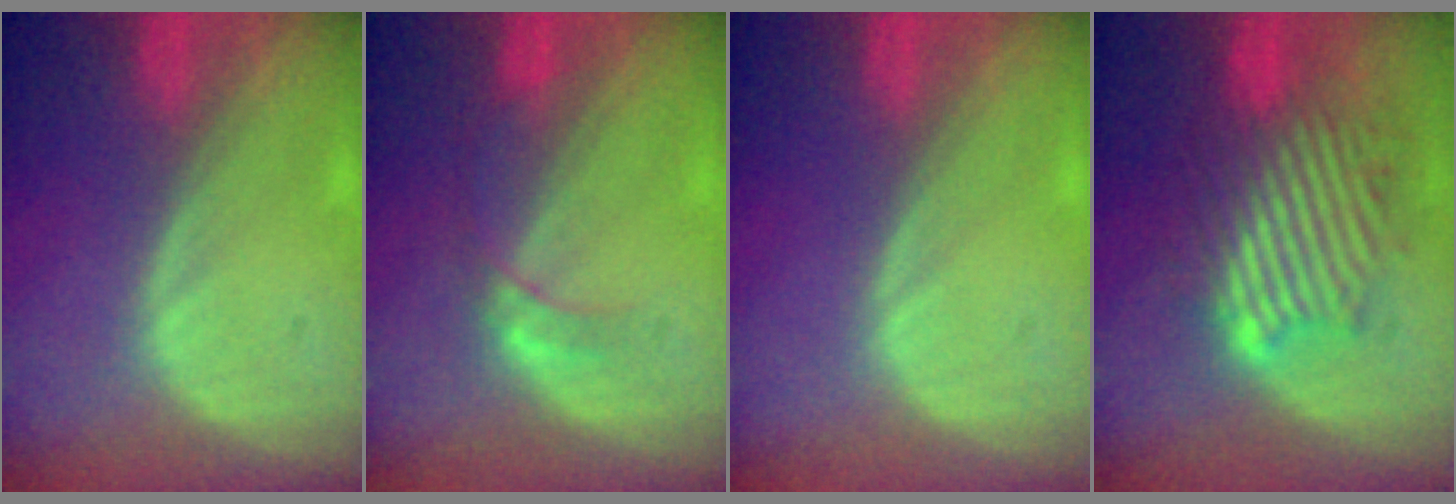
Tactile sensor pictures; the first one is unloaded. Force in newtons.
{"total": 3.0, "press": 2.7, "slide": 1.3}
{"total": 0.0}
{"total": 9.8, "press": 9.5, "slide": 2.1}